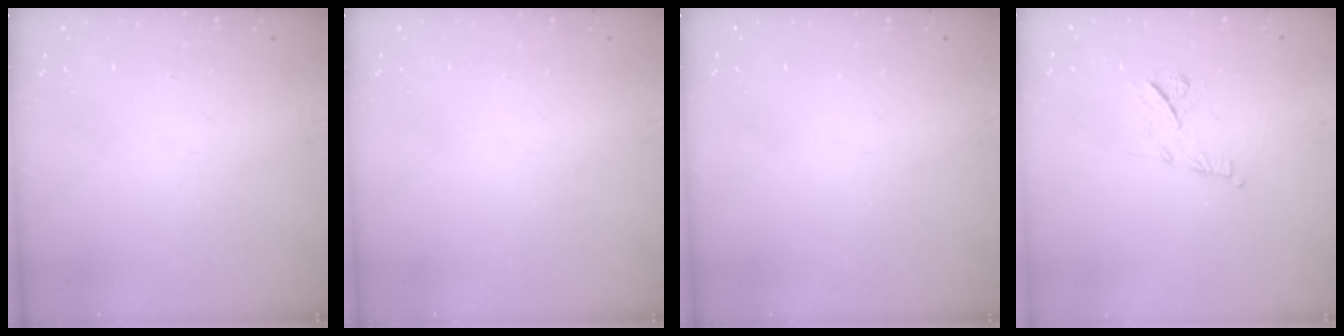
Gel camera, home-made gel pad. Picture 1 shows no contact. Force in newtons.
{"total": 0.0}
{"total": 0.0}
{"total": 7.1, "press": 7.0, "slide": 1.0}